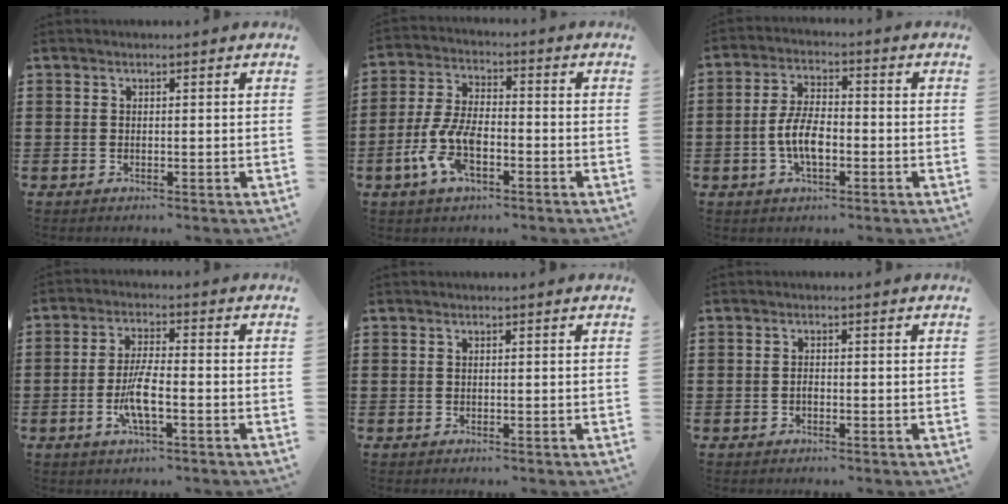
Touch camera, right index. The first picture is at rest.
{"total": 8.6, "force": [-3.4, 4.2, 6.7], "torque": [-0.160, -0.001, -0.069]}
{"total": 6.5, "force": [-1.7, 2.9, 5.6], "torque": [-0.133, -0.007, -0.037]}
{"total": 6.0, "force": [-1.9, 1.4, 5.5], "torque": [-0.119, -0.008, -0.040]}
{"total": 0.0}
{"total": 0.9, "force": [-0.5, 0.3, 0.7], "torque": [-0.017, -0.007, -0.007]}